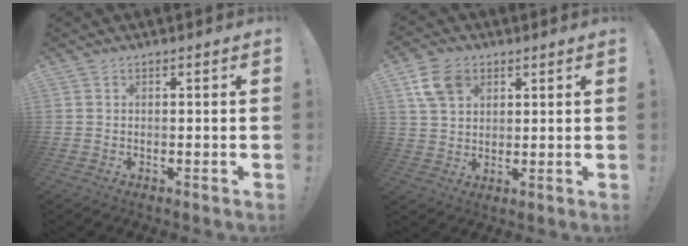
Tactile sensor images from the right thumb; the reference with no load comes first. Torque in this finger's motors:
{"motor_torque": [1.24, 1.69, 0.16, -0.19, 0.00]}